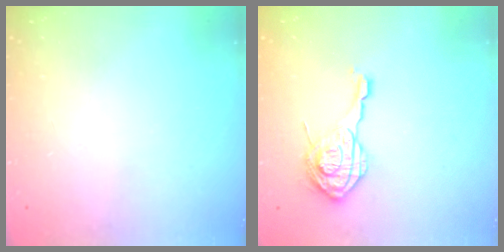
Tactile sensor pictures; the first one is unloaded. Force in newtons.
{"total": 14.0, "press": 14.0, "slide": 0.6}